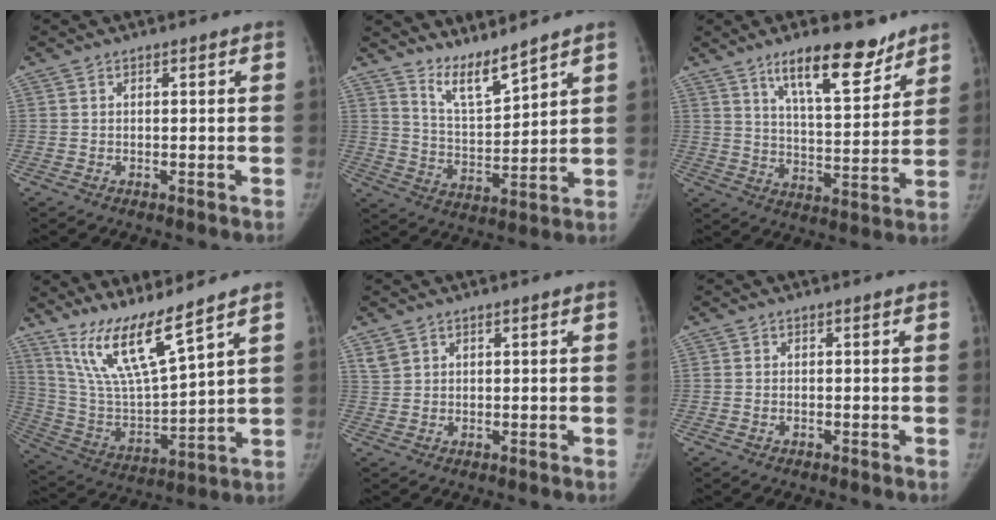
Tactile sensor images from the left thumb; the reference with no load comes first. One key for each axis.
{"total": 7.5, "fx": 6.7, "fy": 0.6, "fz": 3.3, "tx": -0.058, "ty": -0.066, "tz": 0.135}
{"total": 14.0, "fx": 9.7, "fy": 4.4, "fz": 9.1, "tx": -0.112, "ty": -0.063, "tz": 0.161}
{"total": 14.2, "fx": 10.7, "fy": 1.3, "fz": 9.3, "tx": -0.168, "ty": -0.069, "tz": 0.220}
{"total": 1.9, "fx": 1.2, "fy": 1.4, "fz": 0.4, "tx": 0.000, "ty": -0.002, "tz": 0.023}
{"total": 0.6, "fx": -0.3, "fy": 0.4, "fz": 0.4, "tx": -0.010, "ty": 0.003, "tz": -0.004}